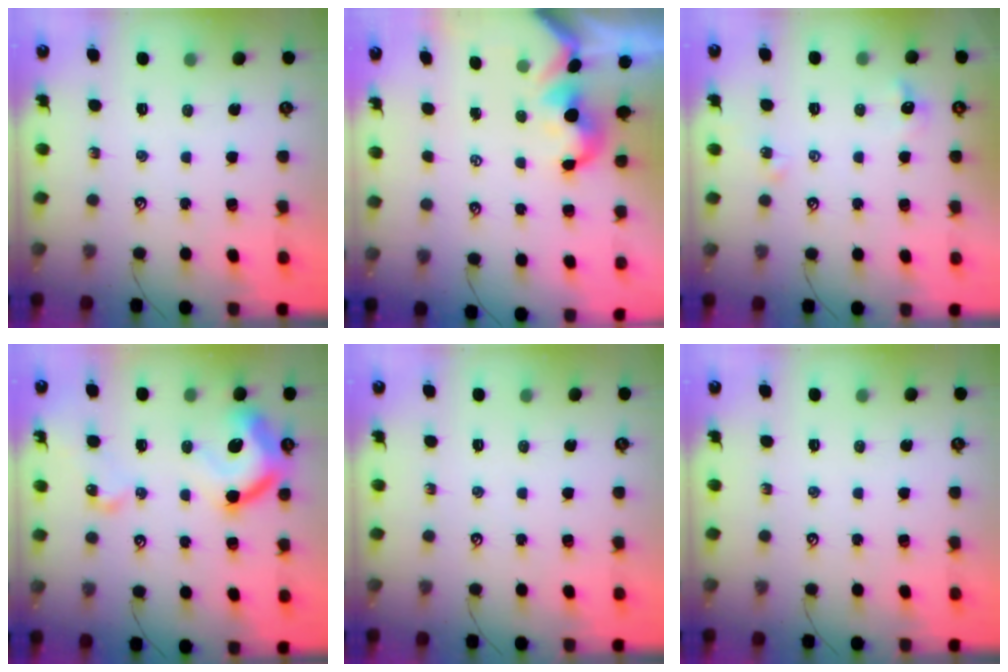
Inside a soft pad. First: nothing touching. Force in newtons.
{"total": 0.5, "press": 0.2, "slide": 0.5}
{"total": 5.2, "press": 5.1, "slide": 0.6}
{"total": 16.8, "press": 16.7, "slide": 1.7}
{"total": 0.0}
{"total": 0.0}